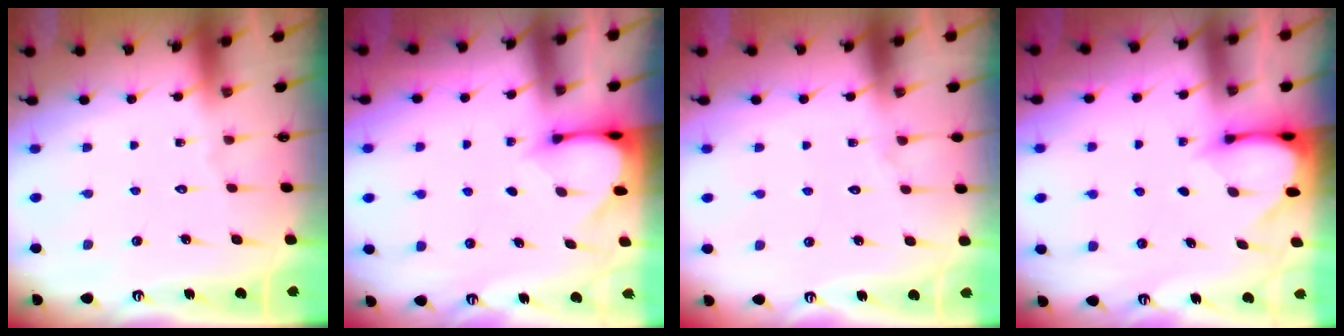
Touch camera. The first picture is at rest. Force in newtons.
{"total": 3.3, "press": 3.3, "slide": 0.3}
{"total": 3.5, "press": 3.5, "slide": 0.4}
{"total": 3.1, "press": 3.1, "slide": 0.2}